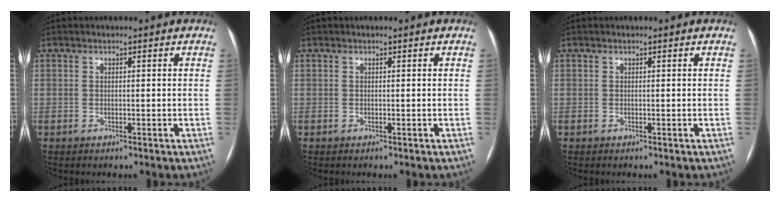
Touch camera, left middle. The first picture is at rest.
{"total": 0.0}
{"total": 0.0}